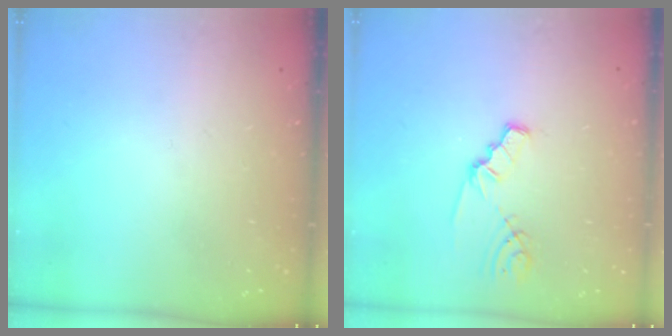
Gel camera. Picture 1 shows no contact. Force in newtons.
{"total": 2.1, "press": 2.1, "slide": 0.3}